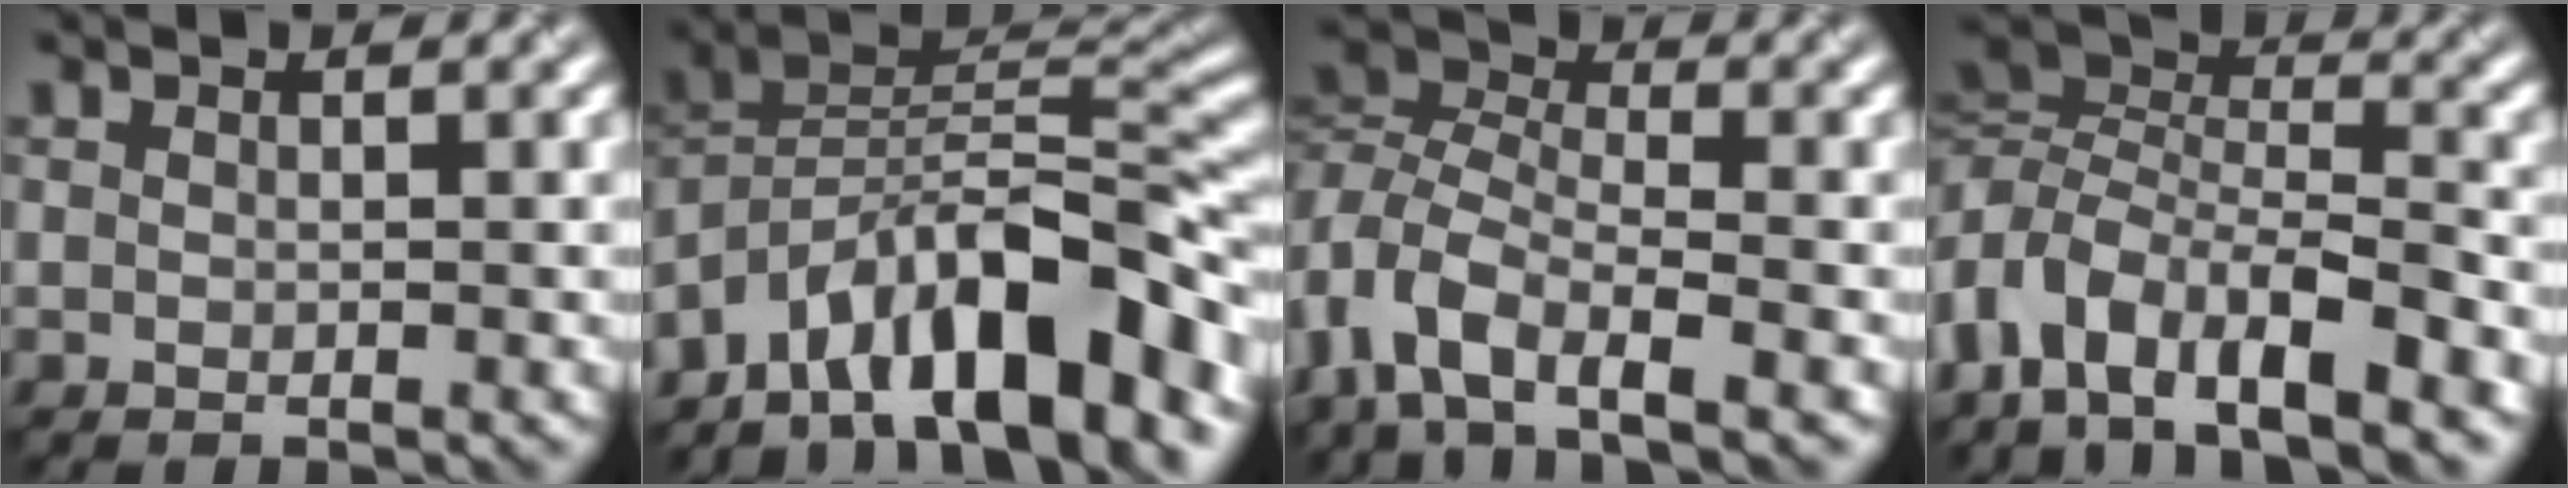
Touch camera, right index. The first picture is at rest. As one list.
[{"total": 13.3, "force": [-7.8, 4.7, 9.8], "torque": [-0.156, 0.035, -0.134]}, {"total": 7.9, "force": [-3.6, 3.9, 5.8], "torque": [-0.119, 0.005, -0.081]}, {"total": 9.7, "force": [-4.3, 4.2, 7.6], "torque": [-0.132, 0.012, -0.085]}]